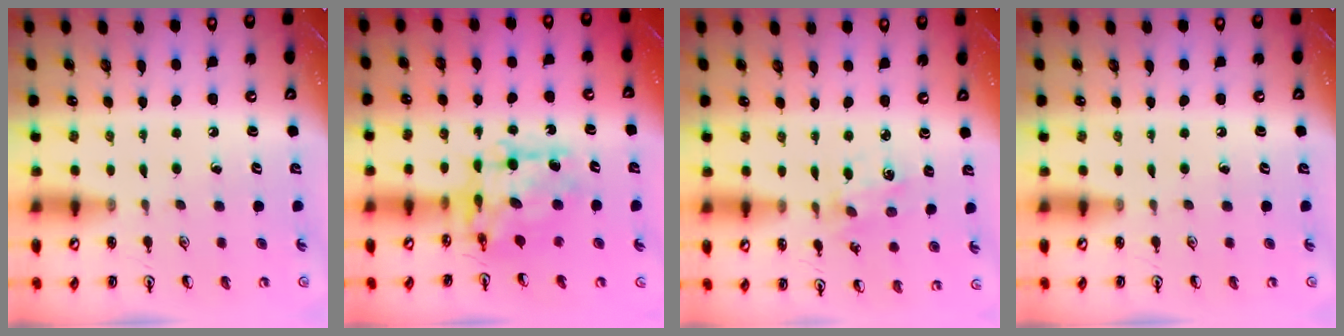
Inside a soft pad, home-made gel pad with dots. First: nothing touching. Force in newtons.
{"total": 9.2, "press": 9.2, "slide": 0.9}
{"total": 1.0, "press": 1.0, "slide": 0.2}
{"total": 0.0}